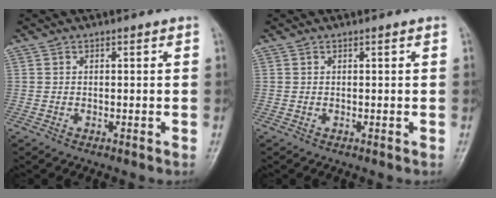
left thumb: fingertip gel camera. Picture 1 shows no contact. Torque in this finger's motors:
{"motor_torque": [0.00, 0.00, 0.00, 0.00, 0.00]}